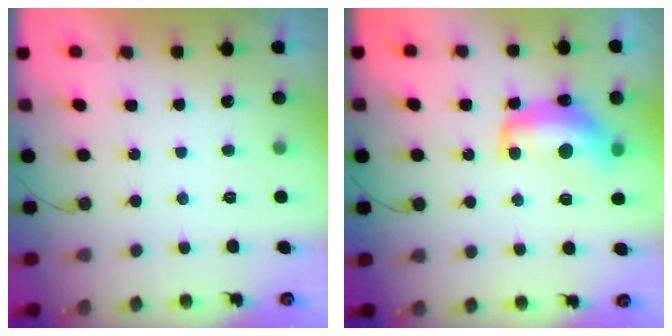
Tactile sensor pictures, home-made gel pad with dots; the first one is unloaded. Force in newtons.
{"total": 12.8, "press": 12.8, "slide": 0.9}